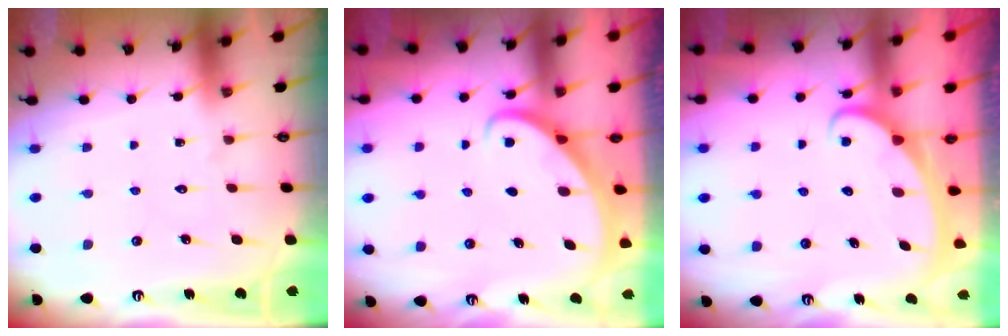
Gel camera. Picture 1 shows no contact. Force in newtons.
{"total": 2.8, "press": 2.8, "slide": 0.2}
{"total": 2.5, "press": 2.5, "slide": 0.3}